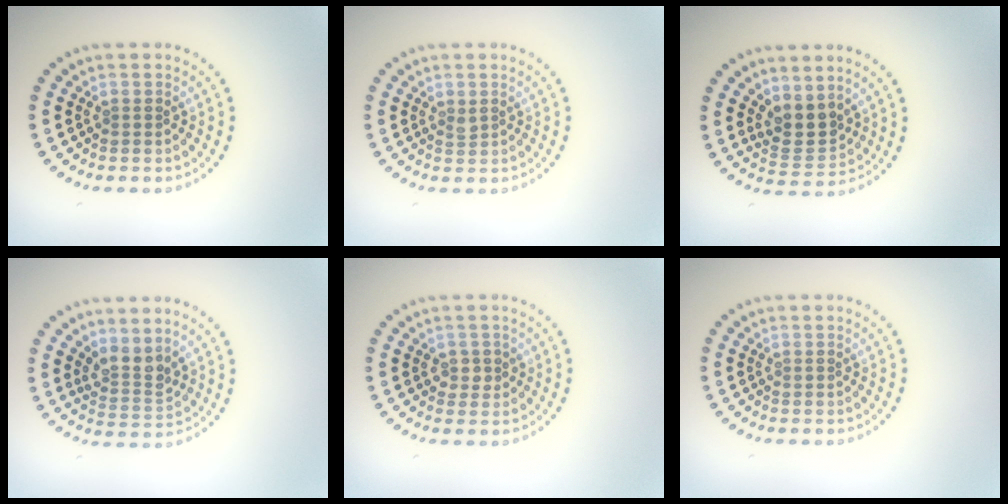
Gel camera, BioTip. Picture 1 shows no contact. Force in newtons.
{"total": 0.6, "press": 0.6, "slide": 0.3}
{"total": 3.1, "press": 2.6, "slide": 1.7}
{"total": 2.6, "press": 2.0, "slide": 1.7}
{"total": 1.5, "press": 1.4, "slide": 0.4}
{"total": 0.0}